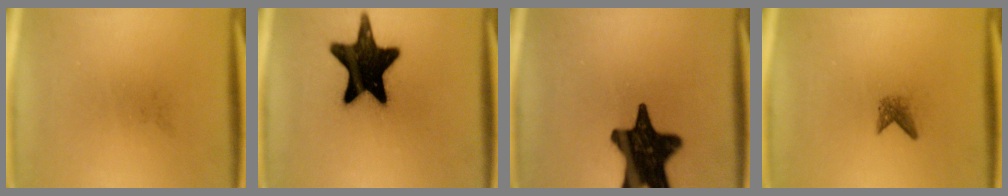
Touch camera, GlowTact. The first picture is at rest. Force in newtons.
{"total": 19.6}
{"total": 18.9}
{"total": 1.6}